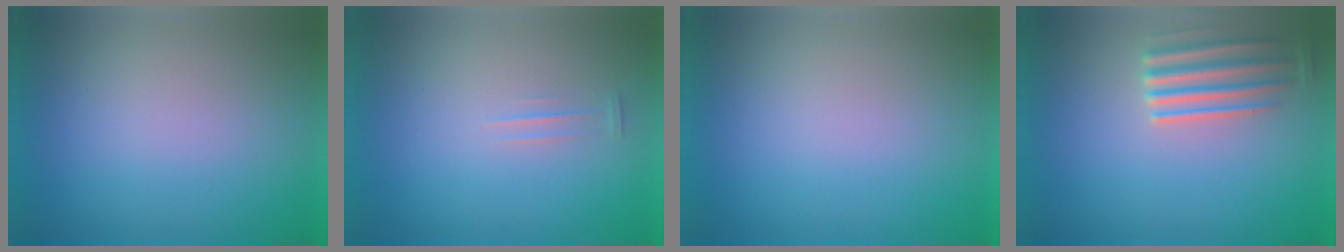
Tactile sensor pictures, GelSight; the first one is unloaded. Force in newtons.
{"total": 1.1}
{"total": 0.0}
{"total": 4.3}